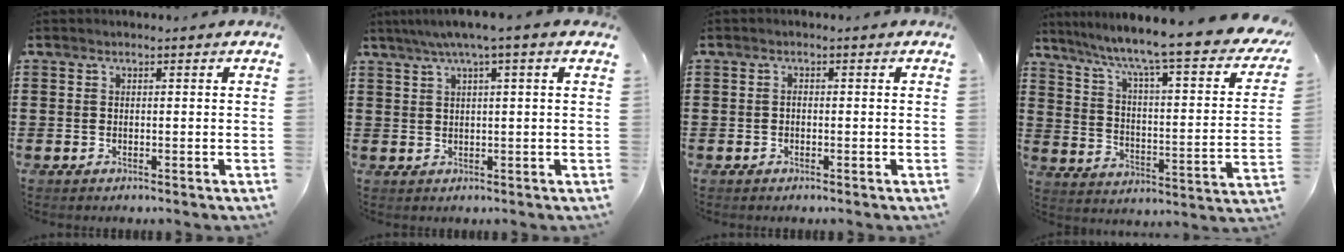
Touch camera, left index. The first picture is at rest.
{"total": 3.4, "force": [1.6, -0.3, 3.0], "torque": [-0.059, 0.001, 0.026]}
{"total": 0.7, "force": [-0.5, 0.4, 0.3], "torque": [-0.009, -0.003, -0.009]}
{"total": 7.5, "force": [5.6, -0.4, 4.9], "torque": [-0.119, -0.051, 0.080]}